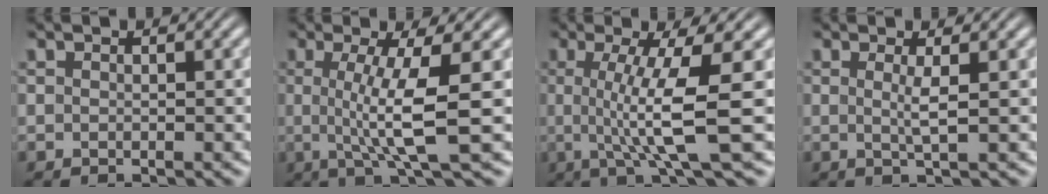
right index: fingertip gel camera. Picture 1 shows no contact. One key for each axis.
{"total": 5.4, "fx": 0.1, "fy": 0.1, "fz": 5.4, "tx": -0.097, "ty": -0.015, "tz": 0.009}
{"total": 6.1, "fx": -0.2, "fy": 0.1, "fz": 6.1, "tx": -0.105, "ty": -0.015, "tz": 0.004}
{"total": 1.6, "fx": 0.2, "fy": -0.4, "fz": 1.6, "tx": -0.033, "ty": -0.013, "tz": 0.009}